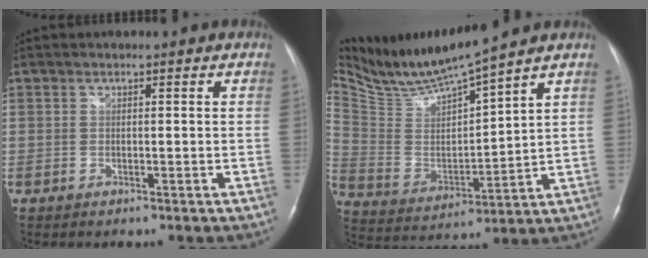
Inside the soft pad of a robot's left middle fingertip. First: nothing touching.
{"total": 11.6, "force": [10.9, -1.3, 3.9], "torque": [-0.088, -0.012, 0.222]}